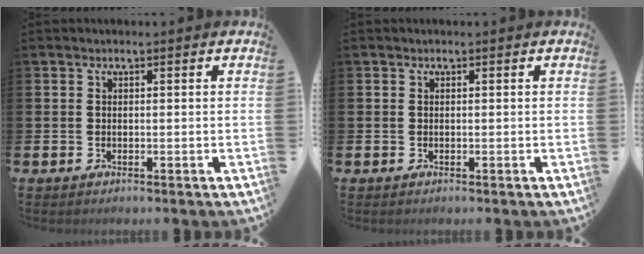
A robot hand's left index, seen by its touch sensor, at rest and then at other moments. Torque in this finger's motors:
{"motor_torque": [0.00, 0.00, 0.00, 0.00]}